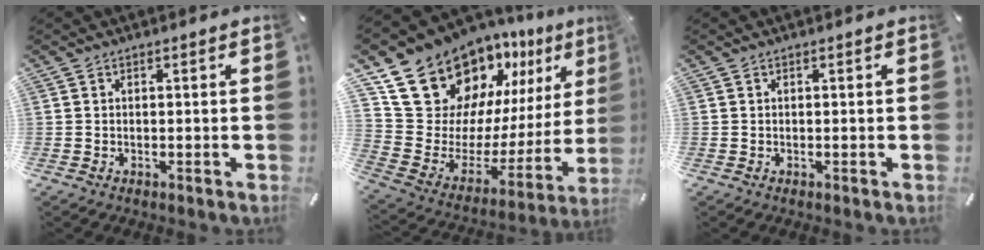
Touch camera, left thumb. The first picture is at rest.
{"total": 19.9, "force": [15.5, 10.6, 6.4], "torque": [-0.104, -0.139, 0.287]}
{"total": 0.0}